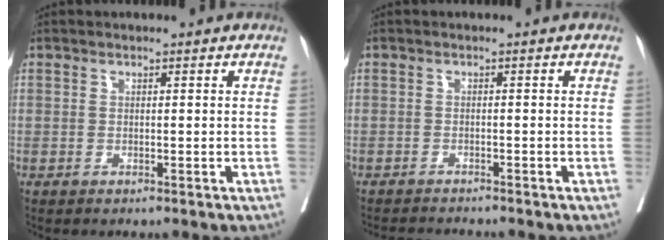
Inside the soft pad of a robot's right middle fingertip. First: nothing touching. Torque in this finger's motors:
{"motor_torque": [0.79, -0.79, 0.11, 0.09]}